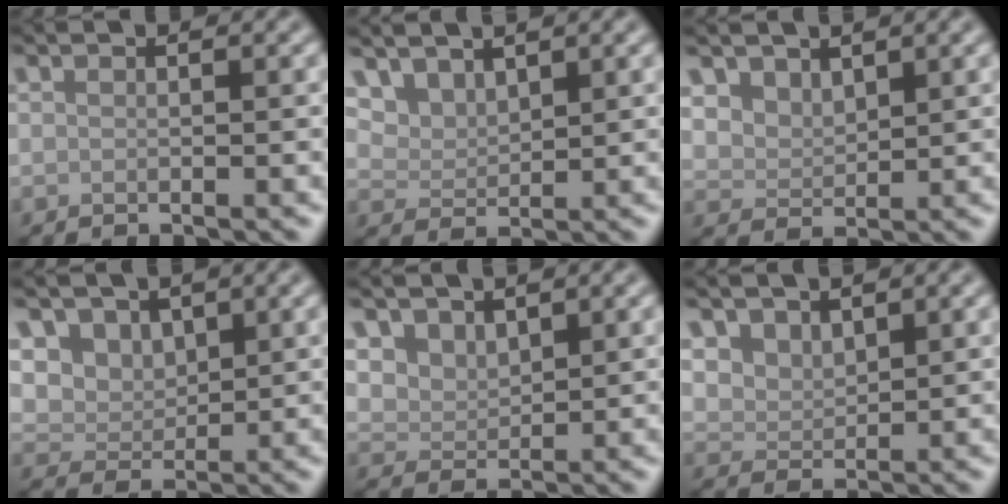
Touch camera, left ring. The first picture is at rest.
{"total": 3.1, "force": [2.6, 1.4, 1.2], "torque": [-0.030, -0.010, 0.061]}
{"total": 2.2, "force": [1.7, 1.2, 0.6], "torque": [-0.019, -0.007, 0.041]}
{"total": 5.2, "force": [2.8, 3.7, 2.3], "torque": [-0.062, -0.008, 0.054]}
{"total": 2.9, "force": [2.2, 1.6, 1.0], "torque": [-0.028, -0.013, 0.054]}
{"total": 2.6, "force": [2.1, 1.4, 0.8], "torque": [-0.024, -0.011, 0.050]}